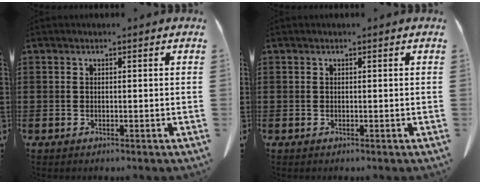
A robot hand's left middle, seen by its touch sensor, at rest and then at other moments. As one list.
[{"total": 0.0}]